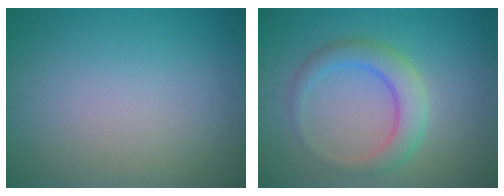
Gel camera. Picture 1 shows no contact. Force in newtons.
{"total": 3.9, "press": 3.9, "slide": 0.0}